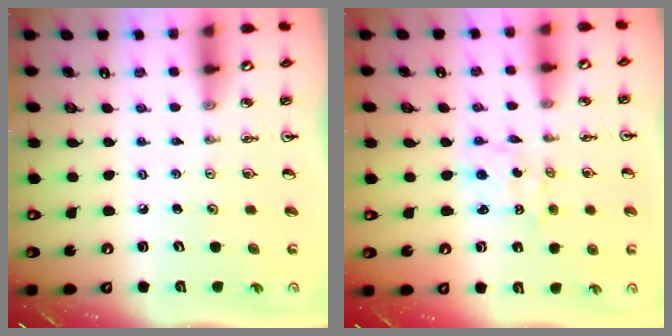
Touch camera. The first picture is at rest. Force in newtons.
{"total": 1.1, "press": 1.1, "slide": 0.1}